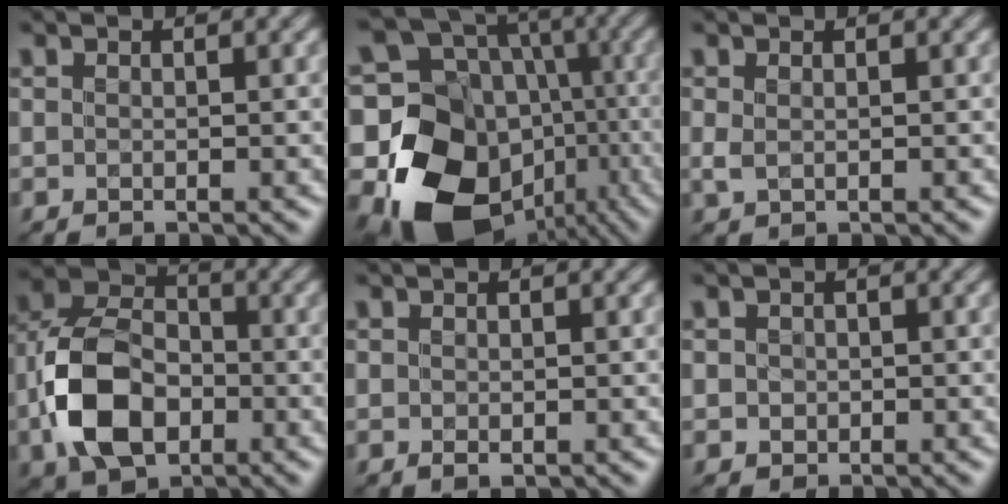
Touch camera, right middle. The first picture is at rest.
{"total": 19.4, "force": [-5.8, 16.3, 8.7], "torque": [-0.189, -0.032, -0.081]}
{"total": 0.9, "force": [0.3, 0.6, 0.6], "torque": [-0.017, 0.000, 0.005]}
{"total": 8.7, "force": [-2.4, 6.1, 5.8], "torque": [-0.124, 0.007, -0.059]}
{"total": 0.7, "force": [0.0, 0.5, 0.5], "torque": [-0.010, -0.002, 0.000]}
{"total": 0.9, "force": [0.1, 0.9, 0.0], "torque": [0.007, -0.002, 0.000]}